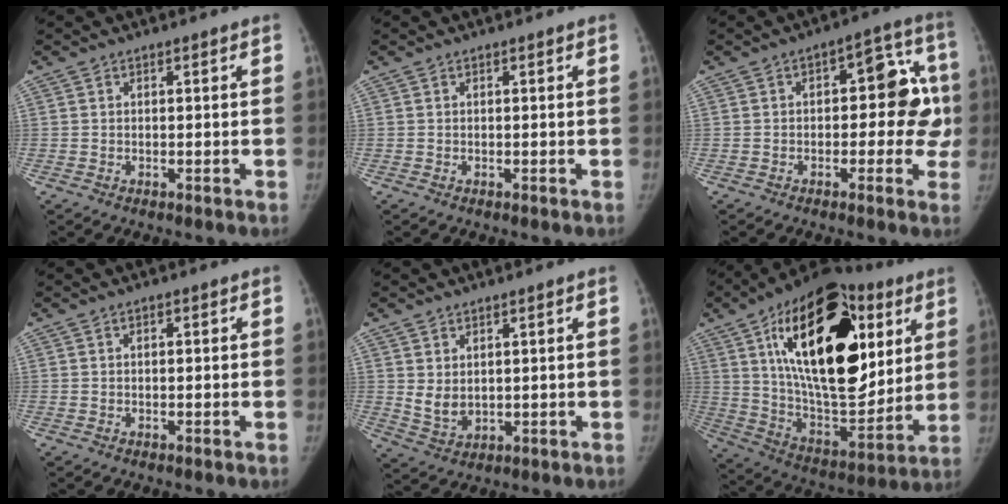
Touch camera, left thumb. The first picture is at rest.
{"total": 0.0}
{"total": 13.8, "force": [-0.3, 7.2, 11.7], "torque": [-0.087, 0.038, -0.012]}
{"total": 1.0, "force": [0.0, 0.6, 0.8], "torque": [-0.010, 0.004, -0.002]}
{"total": 4.7, "force": [1.1, 3.2, 3.1], "torque": [-0.048, -0.010, 0.036]}
{"total": 34.1, "force": [11.3, 17.2, 27.2], "torque": [-0.415, -0.020, 0.185]}